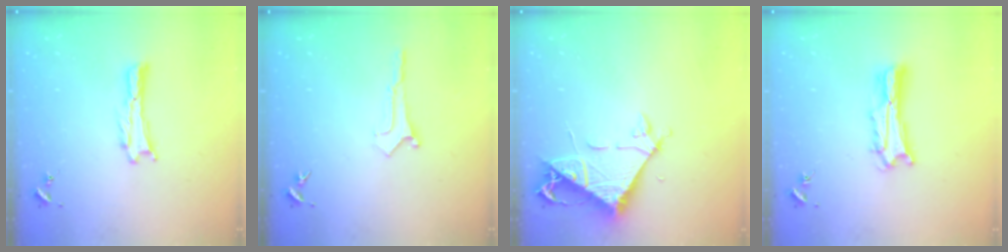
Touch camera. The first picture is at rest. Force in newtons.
{"total": 0.0}
{"total": 7.4, "press": 7.4, "slide": 0.8}
{"total": 4.6, "press": 4.6, "slide": 0.6}